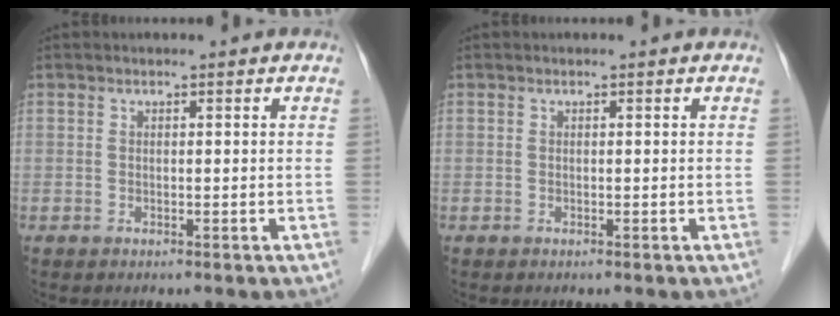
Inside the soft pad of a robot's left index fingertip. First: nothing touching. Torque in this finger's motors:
{"motor_torque": [0.00, 0.00, 0.01, 0.00]}